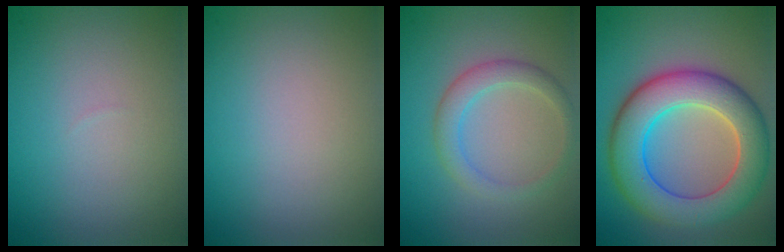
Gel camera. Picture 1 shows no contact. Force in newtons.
{"total": 0.0}
{"total": 2.7, "press": 2.7, "slide": 0.0}
{"total": 9.4, "press": 9.4, "slide": 0.4}